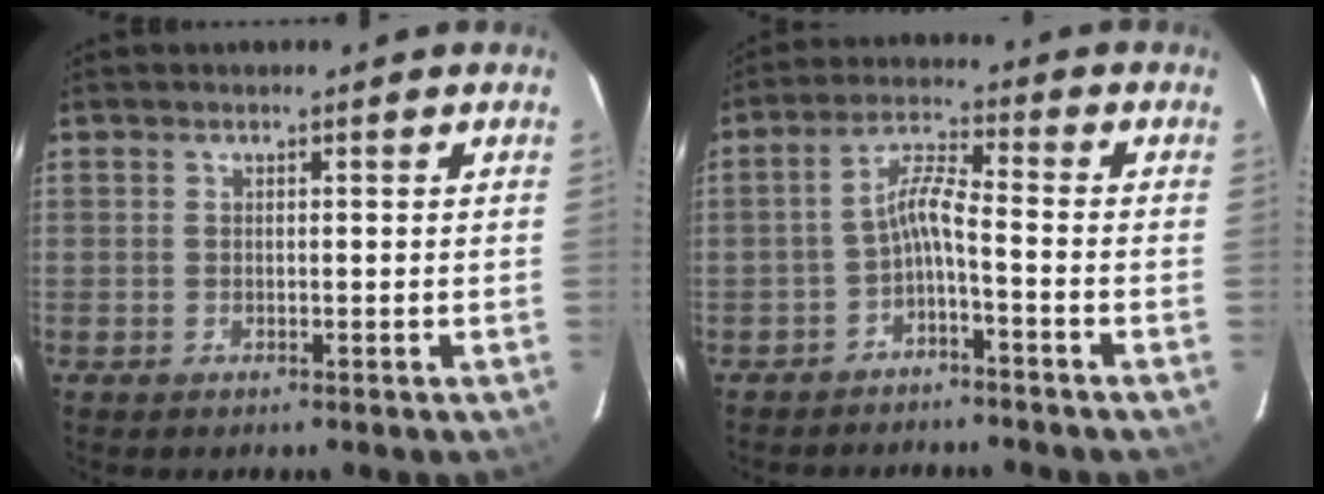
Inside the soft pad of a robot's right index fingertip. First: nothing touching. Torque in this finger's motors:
{"motor_torque": [0.52, -0.45, 0.43, 0.10]}